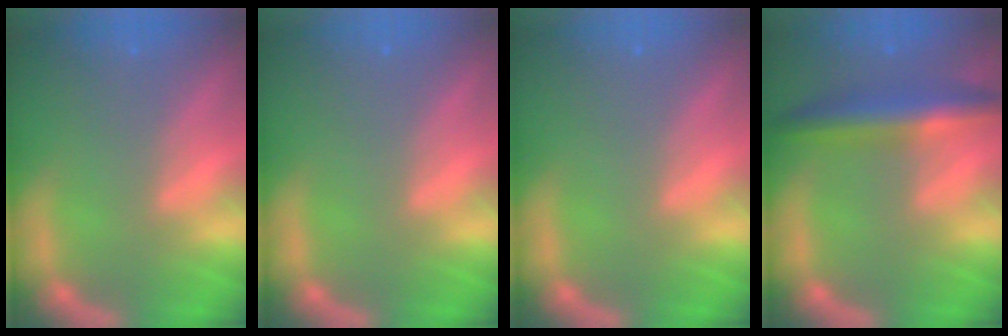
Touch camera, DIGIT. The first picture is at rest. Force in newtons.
{"total": 0.0}
{"total": 0.0}
{"total": 5.5}